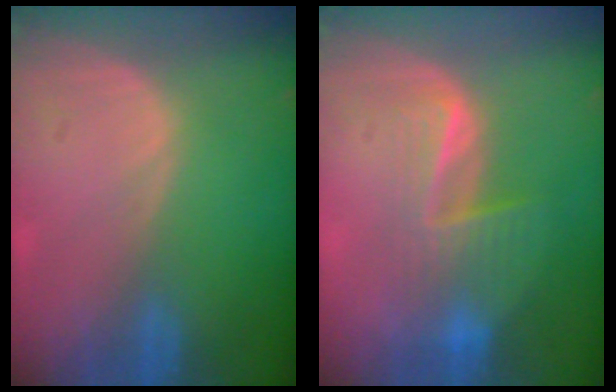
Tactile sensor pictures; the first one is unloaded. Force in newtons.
{"total": 6.8, "press": 6.3, "slide": 2.4}